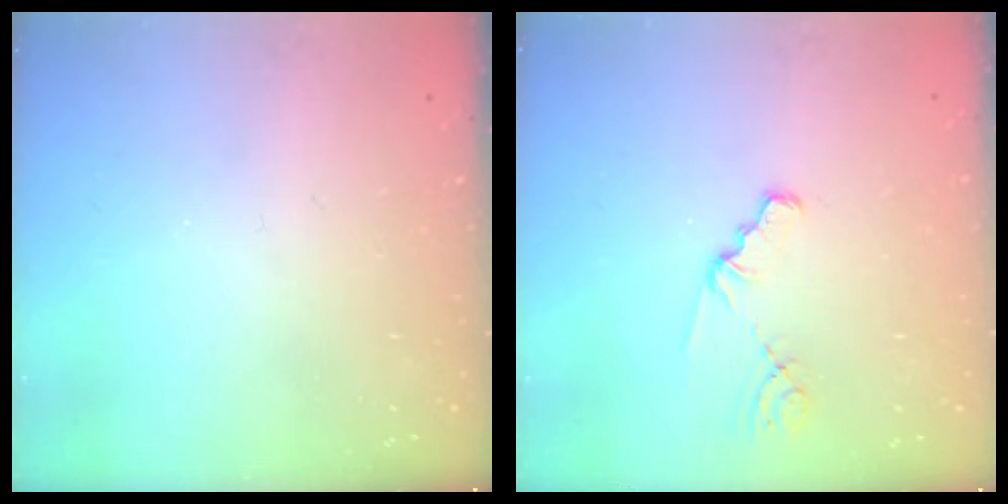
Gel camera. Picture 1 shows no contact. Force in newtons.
{"total": 1.8, "press": 1.8, "slide": 0.2}